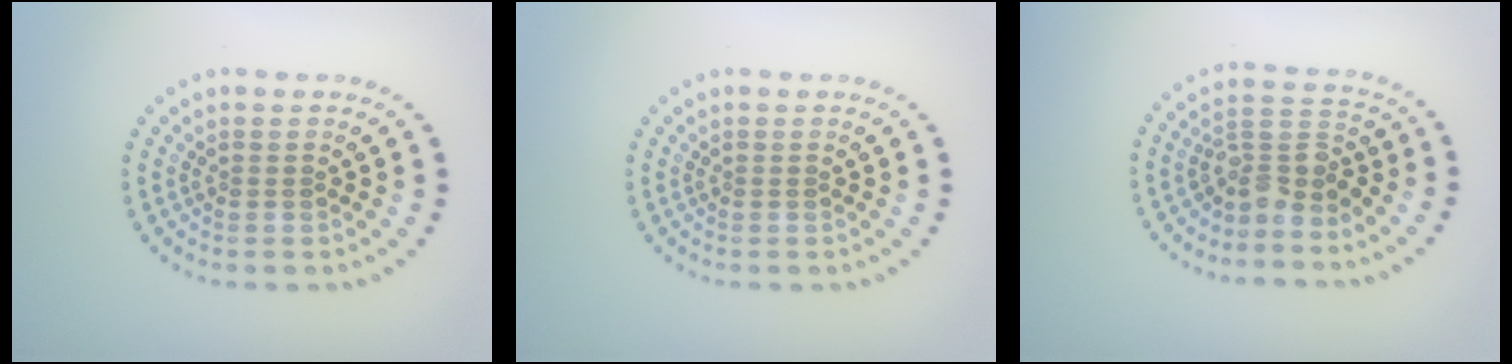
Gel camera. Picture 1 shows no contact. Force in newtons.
{"total": 0.0}
{"total": 3.3, "press": 2.6, "slide": 2.0}